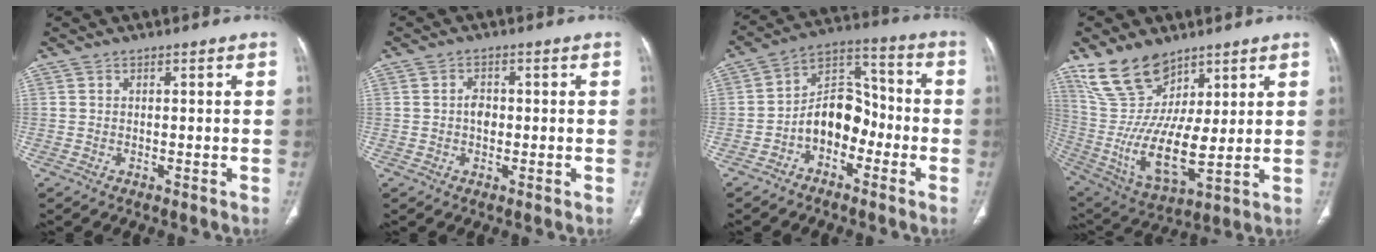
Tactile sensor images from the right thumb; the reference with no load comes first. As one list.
[{"total": 2.5, "force": [-0.1, 1.8, 1.7], "torque": [-0.025, 0.006, -0.004]}, {"total": 10.8, "force": [-3.6, 7.5, 6.8], "torque": [-0.079, 0.057, -0.073]}, {"total": 16.7, "force": [9.4, 8.6, 10.8], "torque": [-0.185, -0.048, 0.203]}]